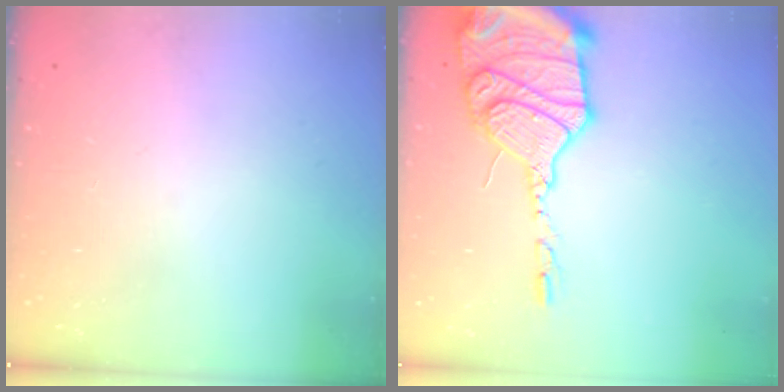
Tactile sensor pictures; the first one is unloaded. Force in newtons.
{"total": 20.5, "press": 19.8, "slide": 5.4}